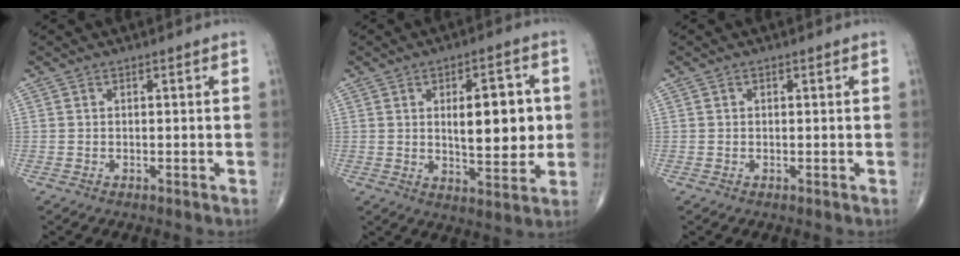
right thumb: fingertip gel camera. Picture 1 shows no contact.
{"total": 12.1, "force": [1.4, 5.2, 10.9], "torque": [-0.129, -0.010, 0.026]}
{"total": 0.0}